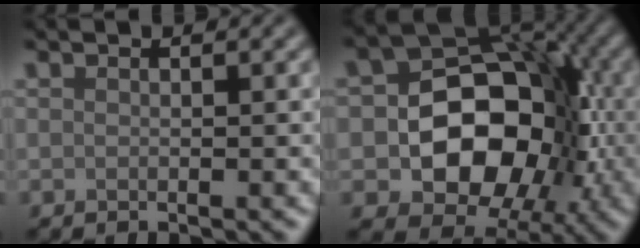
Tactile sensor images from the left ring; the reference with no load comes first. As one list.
[{"total": 12.3, "force": [-2.3, 8.9, 8.1], "torque": [-0.088, 0.006, -0.049]}]